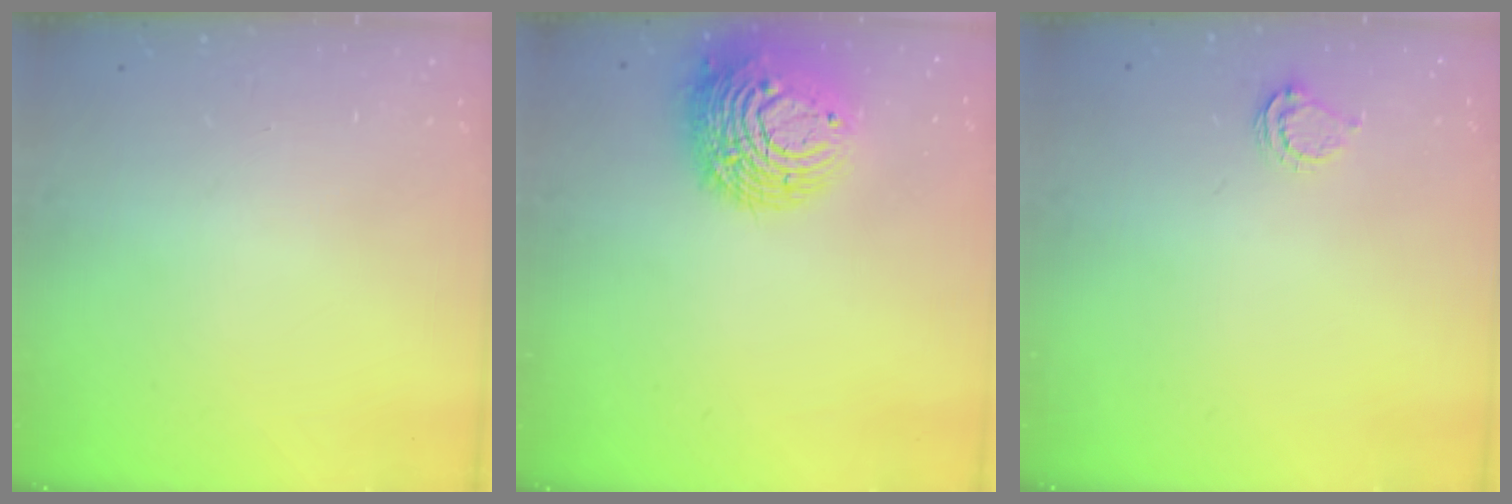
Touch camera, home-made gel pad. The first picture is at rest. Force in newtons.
{"total": 13.7, "press": 13.6, "slide": 1.6}
{"total": 5.1, "press": 5.1, "slide": 0.4}